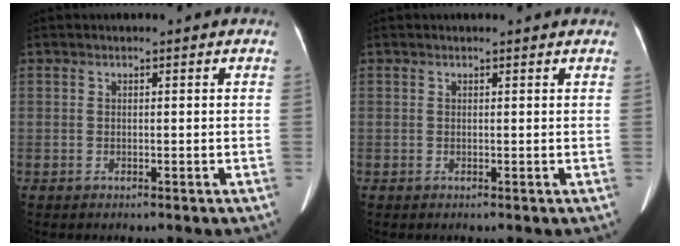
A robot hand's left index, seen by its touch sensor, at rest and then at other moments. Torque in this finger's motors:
{"motor_torque": [-0.13, 0.12, -0.02, -0.01]}